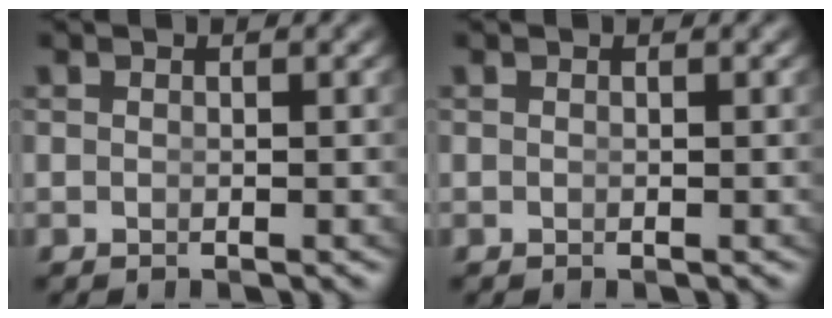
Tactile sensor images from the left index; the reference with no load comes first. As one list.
[{"total": 0.0}]